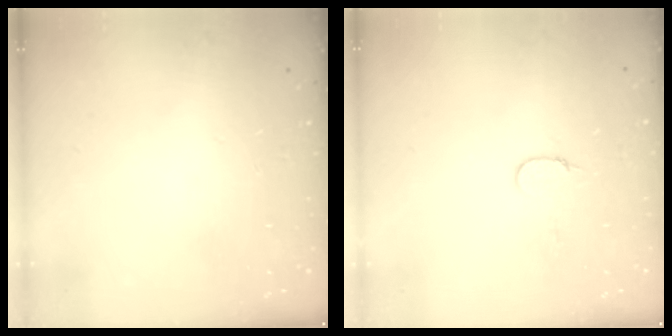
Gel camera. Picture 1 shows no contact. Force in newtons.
{"total": 5.9, "press": 5.9, "slide": 0.5}